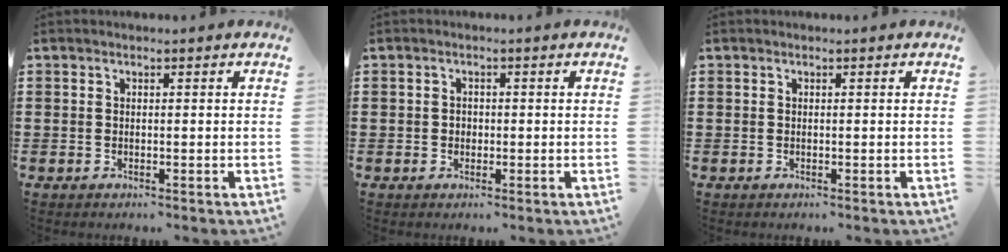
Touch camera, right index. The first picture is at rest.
{"total": 1.1, "force": [-0.1, 1.0, 0.5], "torque": [-0.012, 0.005, -0.004]}
{"total": 0.0}